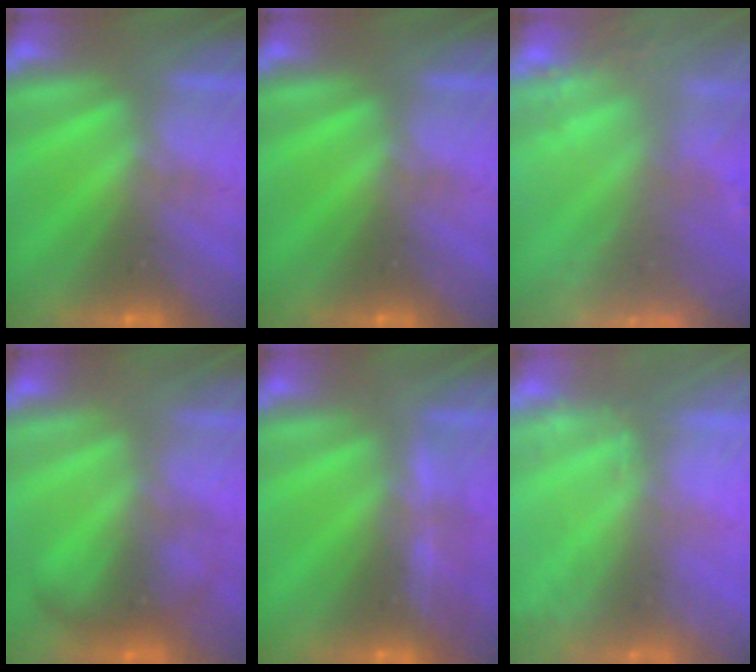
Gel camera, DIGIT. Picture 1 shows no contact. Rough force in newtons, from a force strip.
{"total": 0.0}
{"total": 5.5}
{"total": 2.1}
{"total": 1.4}
{"total": 2.2}